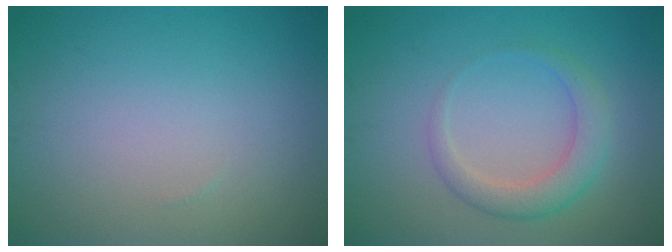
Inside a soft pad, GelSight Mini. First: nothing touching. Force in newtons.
{"total": 3.0, "press": 3.0, "slide": 0.1}